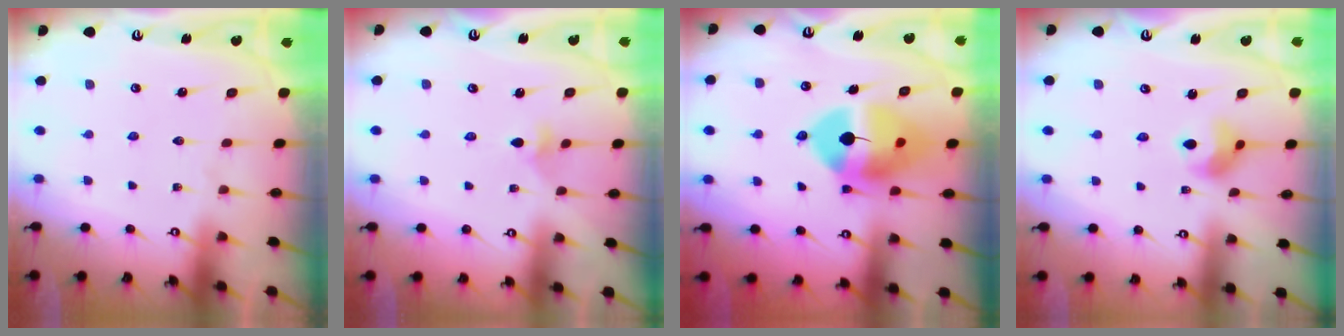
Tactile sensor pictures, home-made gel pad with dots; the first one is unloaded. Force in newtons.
{"total": 4.3, "press": 4.2, "slide": 0.8}
{"total": 13.7, "press": 13.5, "slide": 2.2}
{"total": 7.3, "press": 7.3, "slide": 0.9}